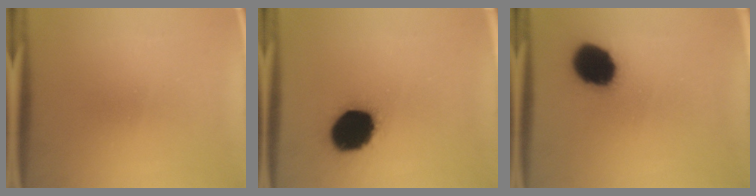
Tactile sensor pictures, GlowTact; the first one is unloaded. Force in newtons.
{"total": 18.9}
{"total": 14.2}